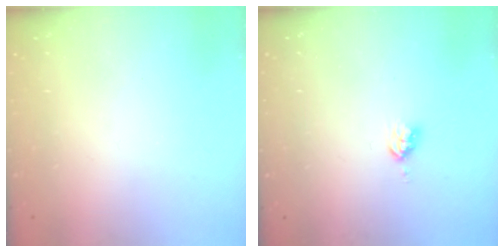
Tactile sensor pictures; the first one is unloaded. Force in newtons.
{"total": 3.4, "press": 3.4, "slide": 0.5}